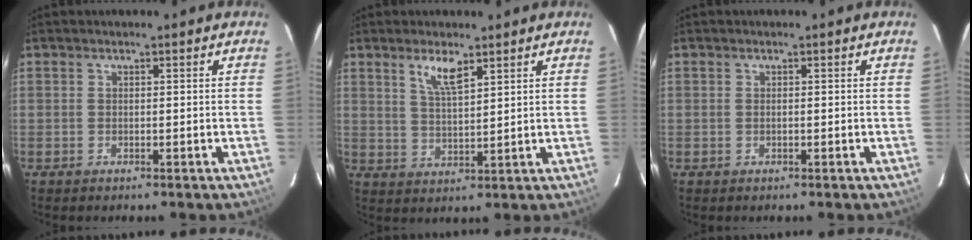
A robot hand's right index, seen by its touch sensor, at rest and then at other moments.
{"total": 5.2, "force": [3.3, 1.4, 3.7], "torque": [-0.071, -0.002, 0.066]}
{"total": 0.0}